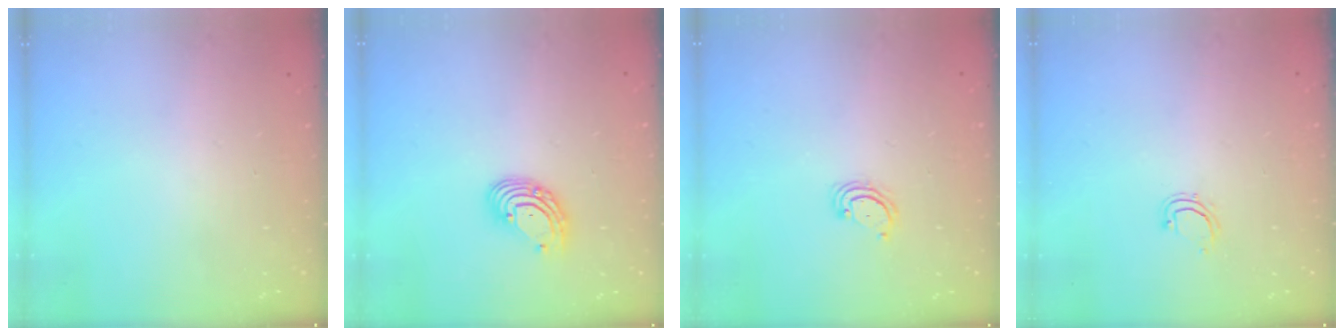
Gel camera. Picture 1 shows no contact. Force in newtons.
{"total": 7.3, "press": 7.3, "slide": 0.8}
{"total": 2.9, "press": 2.9, "slide": 0.3}
{"total": 4.7, "press": 4.6, "slide": 0.9}